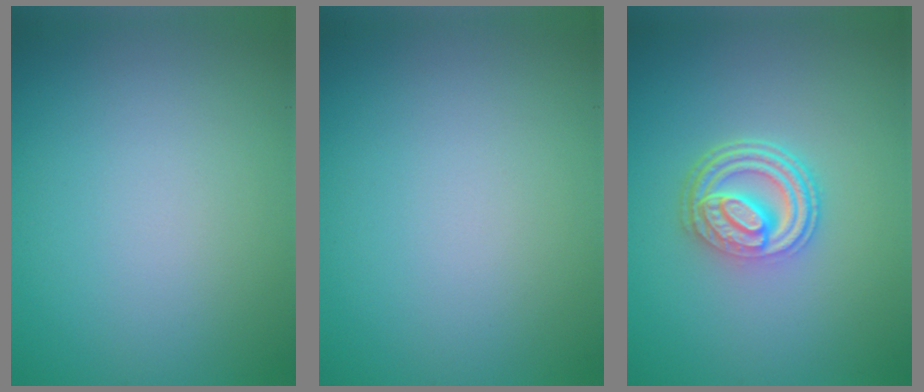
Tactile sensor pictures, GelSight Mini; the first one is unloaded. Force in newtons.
{"total": 0.0}
{"total": 4.9, "press": 3.6, "slide": 3.3}